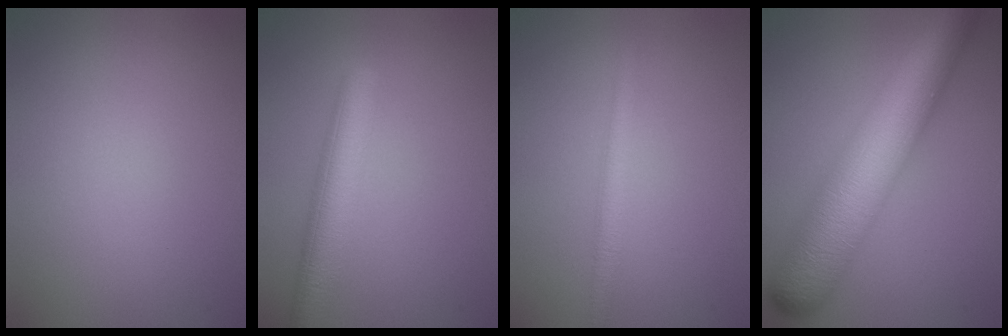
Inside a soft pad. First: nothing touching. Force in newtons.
{"total": 5.3, "press": 5.3, "slide": 0.2}
{"total": 2.1, "press": 2.1, "slide": 0.1}
{"total": 11.9, "press": 11.9, "slide": 0.2}